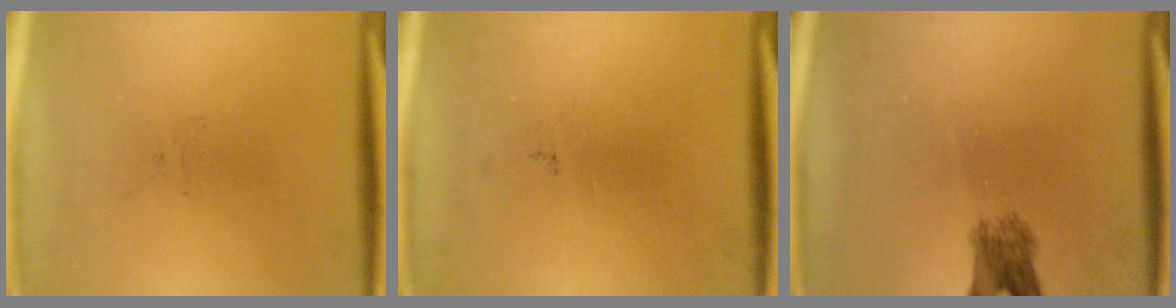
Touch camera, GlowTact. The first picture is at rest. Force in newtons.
{"total": 0.0}
{"total": 3.4}